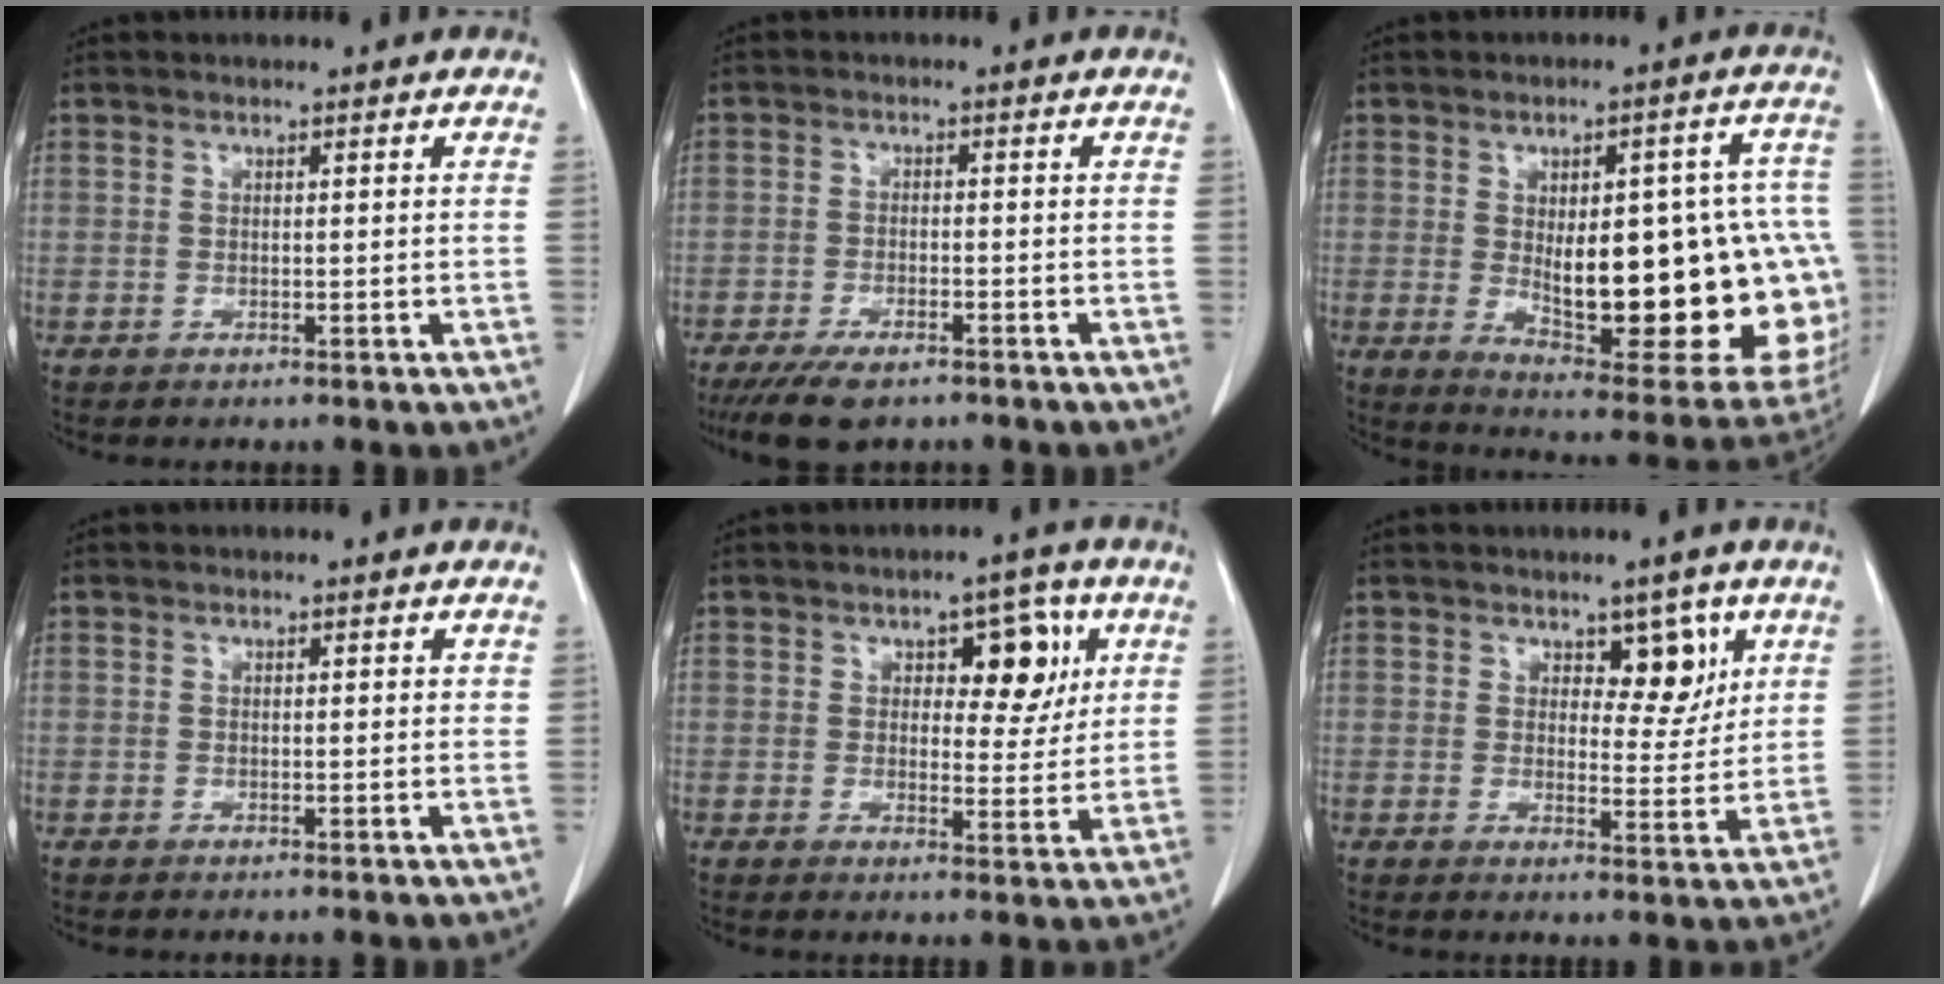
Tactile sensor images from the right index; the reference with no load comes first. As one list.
[{"total": 7.1, "force": [-5.3, 2.3, 4.1], "torque": [-0.067, -0.010, -0.089]}, {"total": 27.3, "force": [-2.3, 9.0, 25.6], "torque": [-0.265, 0.016, 0.000]}, {"total": 0.6, "force": [0.4, 0.3, 0.4], "torque": [0.000, 0.000, 0.002]}, {"total": 7.3, "force": [2.7, 3.6, 5.7], "torque": [-0.063, 0.013, 0.036]}, {"total": 5.4, "force": [2.8, 2.8, 3.7], "torque": [-0.037, -0.002, 0.039]}]